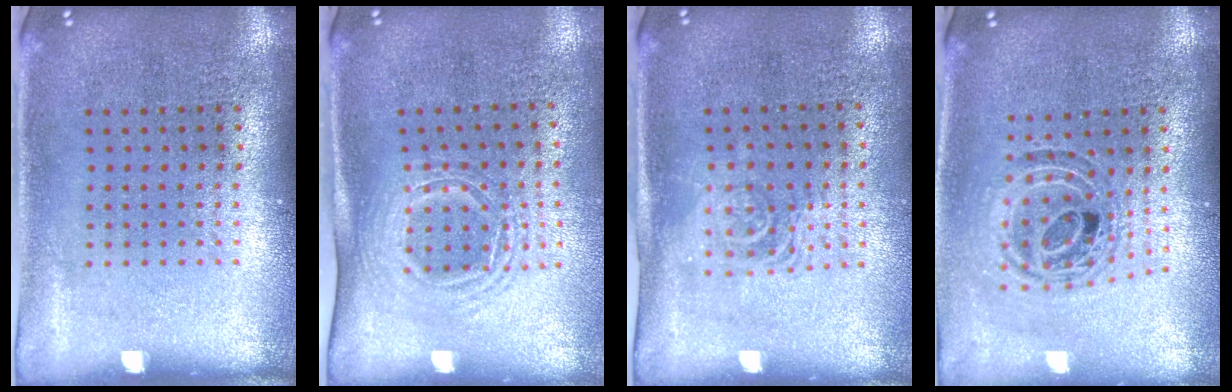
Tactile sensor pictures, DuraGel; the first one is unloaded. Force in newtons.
{"total": 1.6, "press": 1.3, "slide": 1.0}
{"total": 1.6, "press": 1.3, "slide": 0.9}
{"total": 0.9, "press": 0.9, "slide": 0.3}